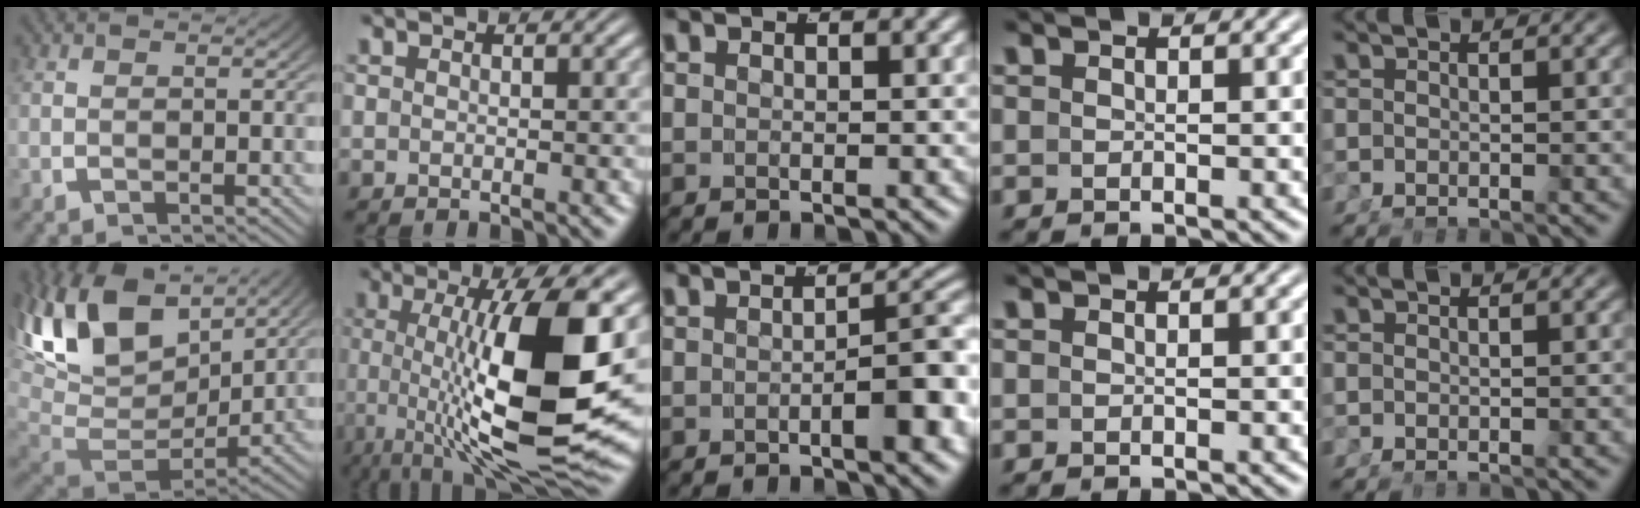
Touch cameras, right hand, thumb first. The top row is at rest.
{"thumb": {"total": 13.8, "force": [3.2, 8.9, 10.0], "torque": [-0.239, -0.037, 0.068]}, "index": {"total": 13.9, "force": [0.2, 3.4, 13.4], "torque": [-0.230, -0.020, 0.017]}, "middle": {"total": 4.2, "force": [-1.6, 1.1, 3.7], "torque": [-0.036, 0.005, -0.027]}}